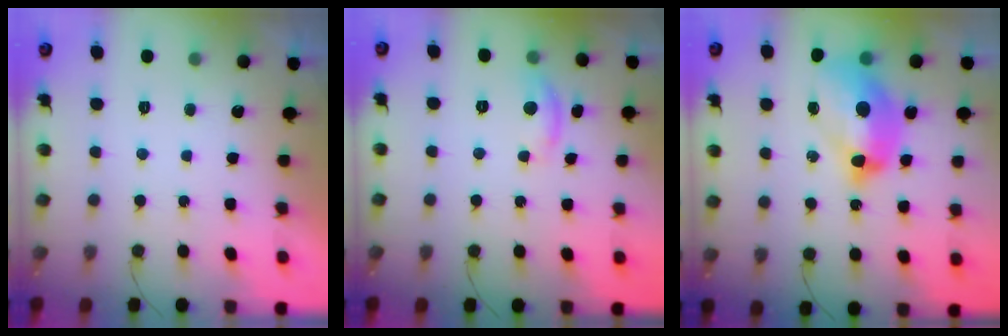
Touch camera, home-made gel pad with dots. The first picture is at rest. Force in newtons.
{"total": 6.2, "press": 6.2, "slide": 0.3}
{"total": 15.2, "press": 15.1, "slide": 1.6}